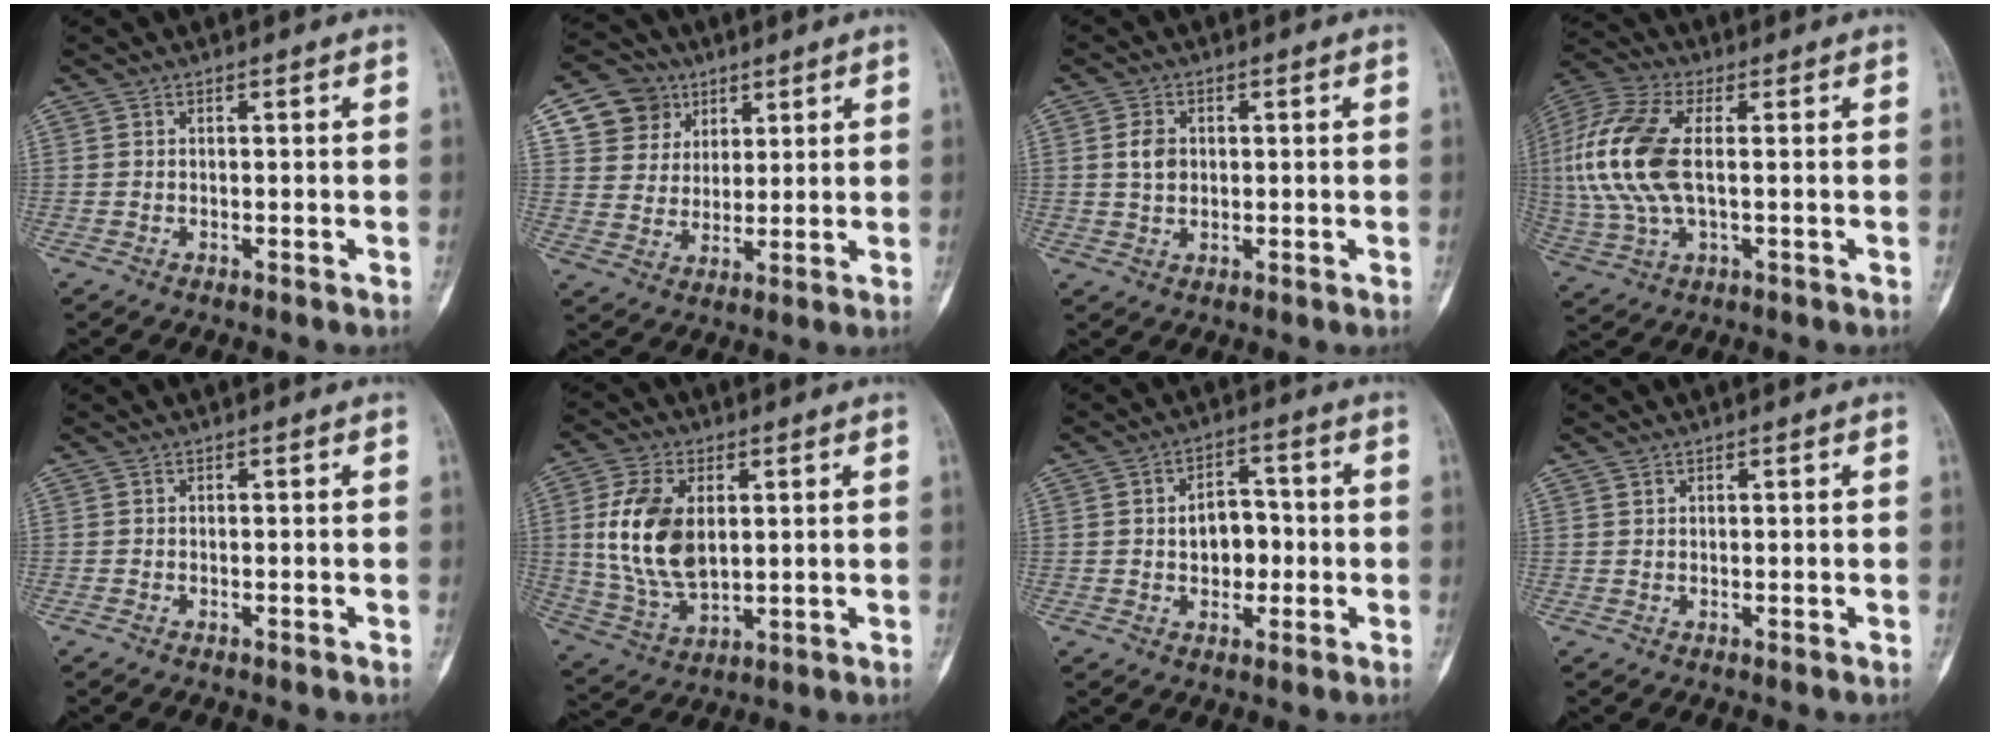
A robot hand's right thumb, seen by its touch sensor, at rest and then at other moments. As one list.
[{"total": 10.1, "force": [4.8, 8.6, 2.2], "torque": [-0.004, -0.016, 0.091]}, {"total": 3.8, "force": [0.6, 2.8, 2.5], "torque": [-0.036, -0.001, 0.010]}, {"total": 16.1, "force": [1.3, 7.8, 14.0], "torque": [-0.328, 0.012, 0.024]}, {"total": 0.0}, {"total": 14.7, "force": [2.4, 8.6, 11.6], "torque": [-0.221, -0.010, 0.054]}, {"total": 6.9, "force": [-0.5, 4.8, 4.9], "torque": [-0.038, 0.015, -0.011]}, {"total": 0.7, "force": [0.5, 0.4, 0.1], "torque": [0.002, -0.002, 0.009]}]